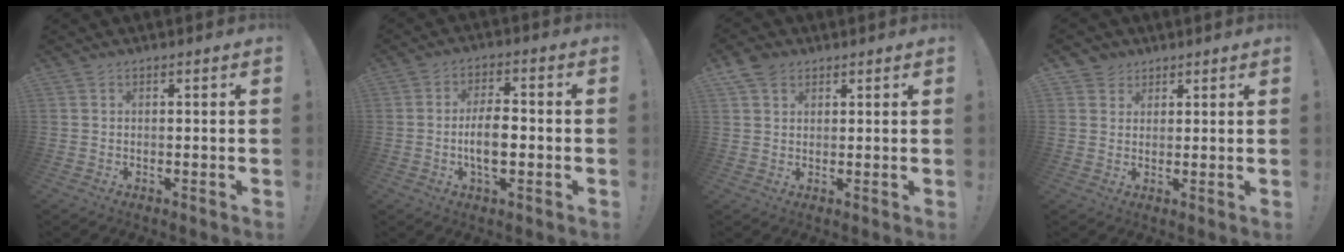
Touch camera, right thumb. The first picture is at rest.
{"total": 8.6, "force": [-1.9, 3.9, 7.5], "torque": [-0.129, 0.001, -0.038]}
{"total": 5.0, "force": [3.0, 3.6, 1.9], "torque": [-0.029, -0.009, 0.056]}
{"total": 3.9, "force": [2.4, 3.0, 0.3], "torque": [-0.001, -0.010, 0.045]}